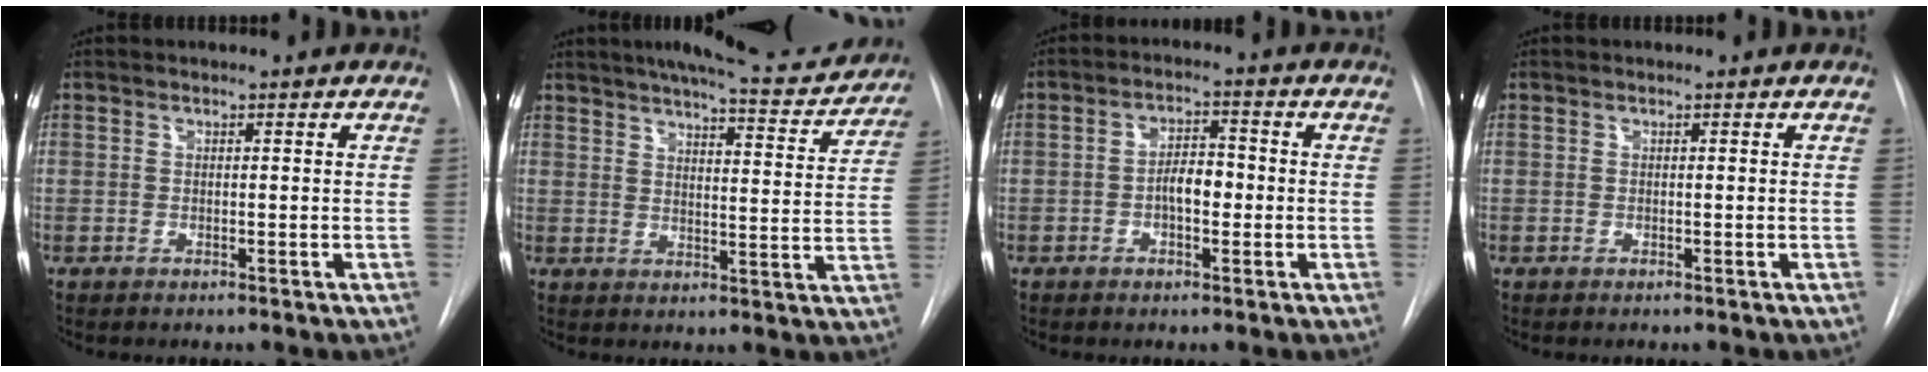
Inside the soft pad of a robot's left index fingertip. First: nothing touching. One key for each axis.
{"total": 16.0, "fx": 14.5, "fy": 2.4, "fz": 6.1, "tx": -0.085, "ty": -0.016, "tz": 0.180}
{"total": 4.2, "fx": -0.9, "fy": 2.0, "fz": 3.6, "tx": -0.060, "ty": 0.011, "tz": -0.017}
{"total": 0.0}